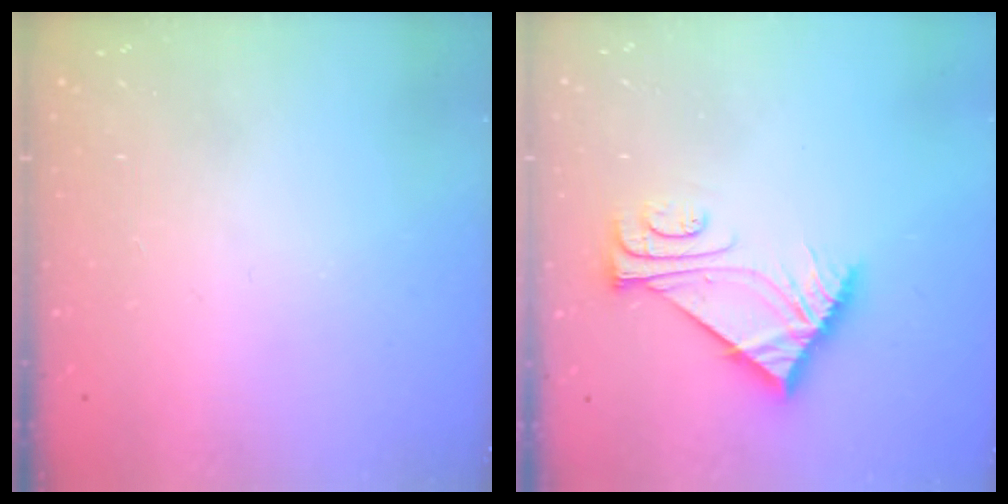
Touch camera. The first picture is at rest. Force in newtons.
{"total": 7.4, "press": 7.4, "slide": 0.8}